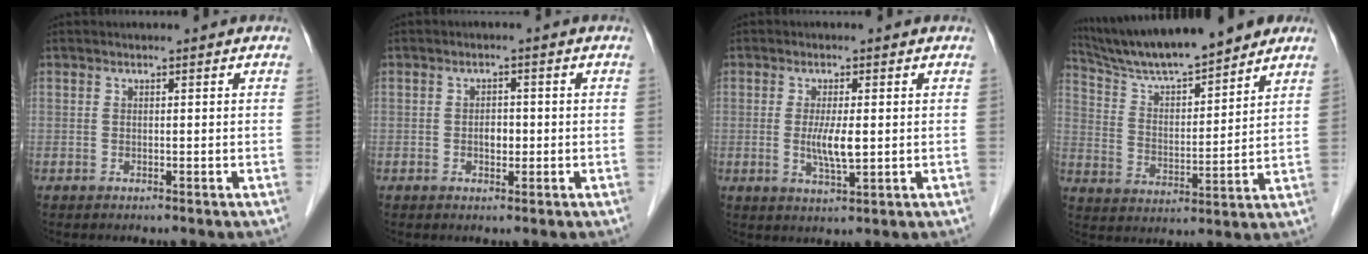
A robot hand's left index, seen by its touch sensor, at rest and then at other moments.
{"total": 2.0, "force": [-0.5, 1.3, 1.5], "torque": [-0.022, 0.005, -0.008]}
{"total": 4.4, "force": [-0.2, 0.7, 4.3], "torque": [-0.085, -0.007, -0.002]}
{"total": 15.3, "force": [13.6, 1.6, 6.9], "torque": [-0.123, 0.015, 0.232]}